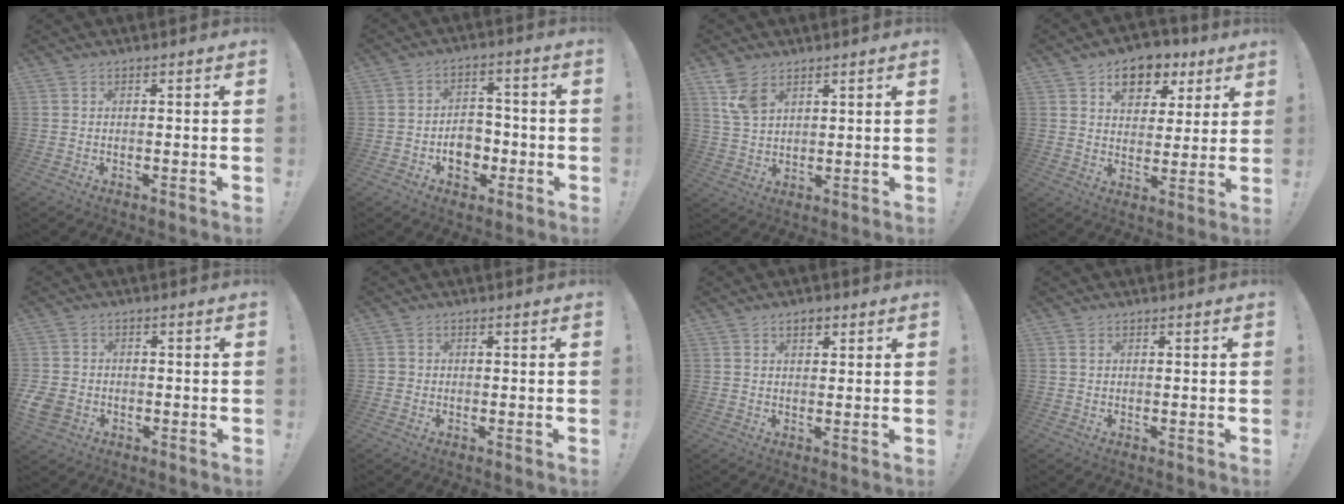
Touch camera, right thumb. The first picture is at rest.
{"total": 8.8, "force": [-2.3, 6.8, 5.0], "torque": [-0.073, 0.015, -0.039]}
{"total": 6.8, "force": [4.1, 3.8, 3.8], "torque": [-0.071, -0.013, 0.082]}
{"total": 9.9, "force": [5.8, 6.7, 4.5], "torque": [-0.053, -0.035, 0.105]}
{"total": 4.9, "force": [-1.5, 3.9, 2.6], "torque": [-0.058, -0.005, -0.028]}
{"total": 1.2, "force": [-0.1, 1.1, 0.3], "torque": [-0.009, 0.005, -0.001]}
{"total": 2.9, "force": [1.6, 1.5, 1.9], "torque": [-0.024, -0.002, 0.026]}
{"total": 0.6, "force": [0.4, 0.3, 0.4], "torque": [-0.015, 0.003, 0.008]}